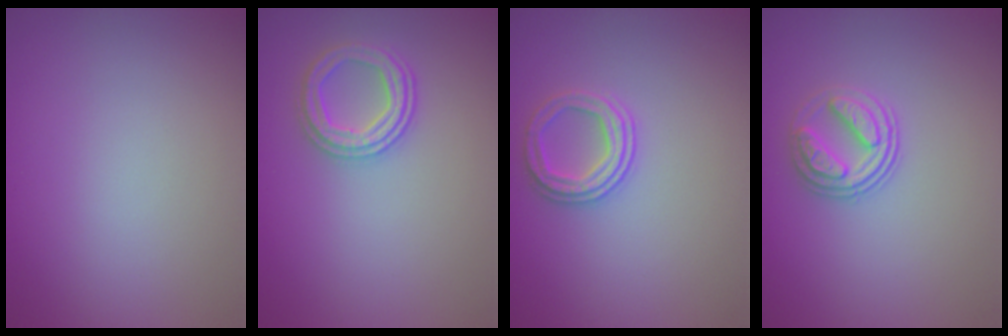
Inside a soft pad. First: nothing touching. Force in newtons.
{"total": 2.6, "press": 2.6, "slide": 0.1}
{"total": 2.5, "press": 2.4, "slide": 0.6}
{"total": 2.7, "press": 2.5, "slide": 1.0}